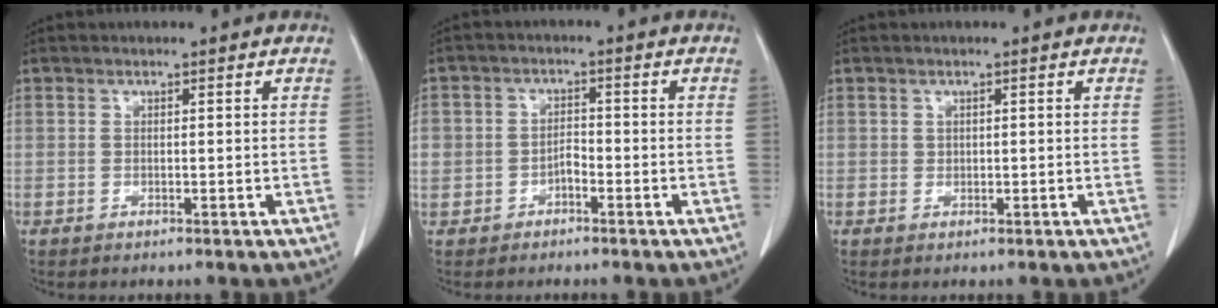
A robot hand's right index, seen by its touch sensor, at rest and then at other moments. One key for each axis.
{"total": 3.1, "fx": -1.4, "fy": 2.5, "fz": 1.3, "tx": -0.020, "ty": 0.011, "tz": -0.024}
{"total": 0.5, "fx": 0.2, "fy": 0.4, "fz": 0.1, "tx": 0.004, "ty": 0.003, "tz": 0.003}